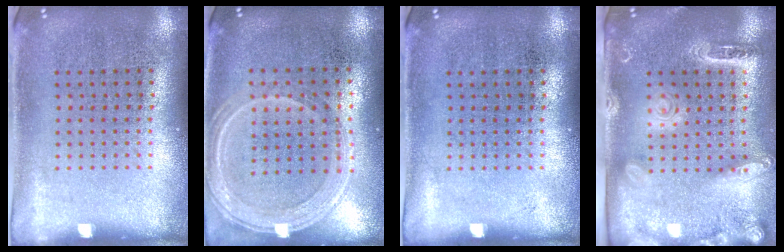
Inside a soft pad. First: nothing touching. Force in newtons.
{"total": 1.3, "press": 1.2, "slide": 0.3}
{"total": 0.0}
{"total": 2.5, "press": 2.0, "slide": 1.5}